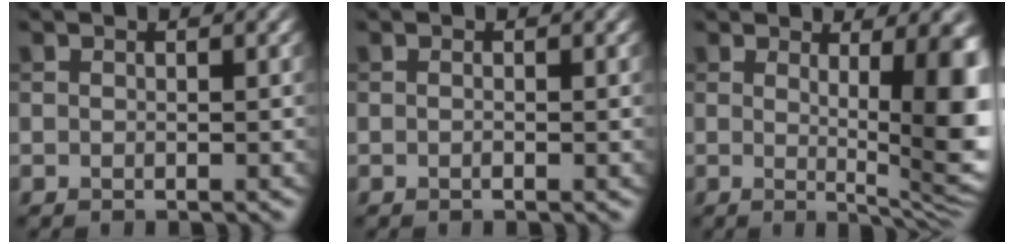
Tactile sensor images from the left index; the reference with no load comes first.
{"total": 0.5, "force": [-0.2, 0.1, 0.5], "torque": [-0.009, -0.001, -0.003]}
{"total": 9.5, "force": [0.9, 2.6, 9.0], "torque": [-0.097, -0.009, 0.017]}